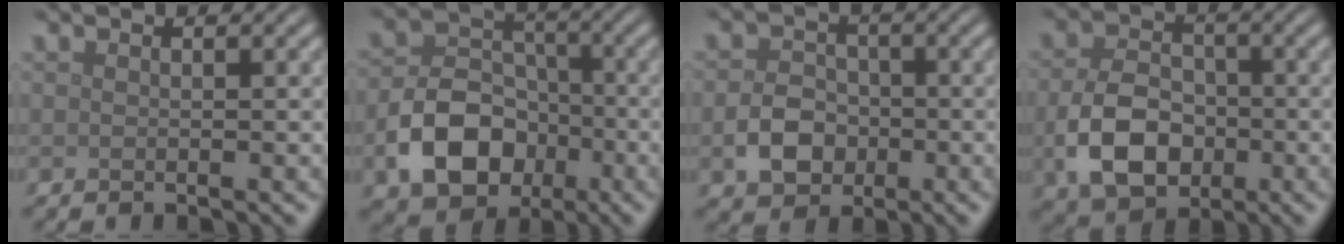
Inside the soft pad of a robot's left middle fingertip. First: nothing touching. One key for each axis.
{"total": 7.9, "fx": -3.0, "fy": 5.8, "fz": 4.5, "tx": -0.083, "ty": -0.005, "tz": -0.056}
{"total": 3.9, "fx": -1.2, "fy": 3.1, "fz": 2.1, "tx": -0.036, "ty": 0.002, "tz": -0.024}
{"total": 6.8, "fx": -1.8, "fy": 4.8, "fz": 4.5, "tx": -0.098, "ty": -0.008, "tz": -0.032}